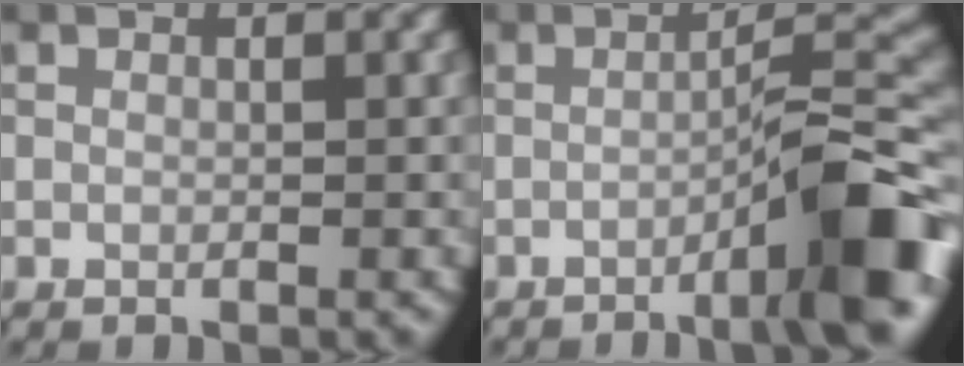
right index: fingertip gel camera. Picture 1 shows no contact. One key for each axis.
{"total": 8.7, "fx": -4.0, "fy": 1.2, "fz": 7.6, "tx": -0.095, "ty": 0.022, "tz": -0.069}